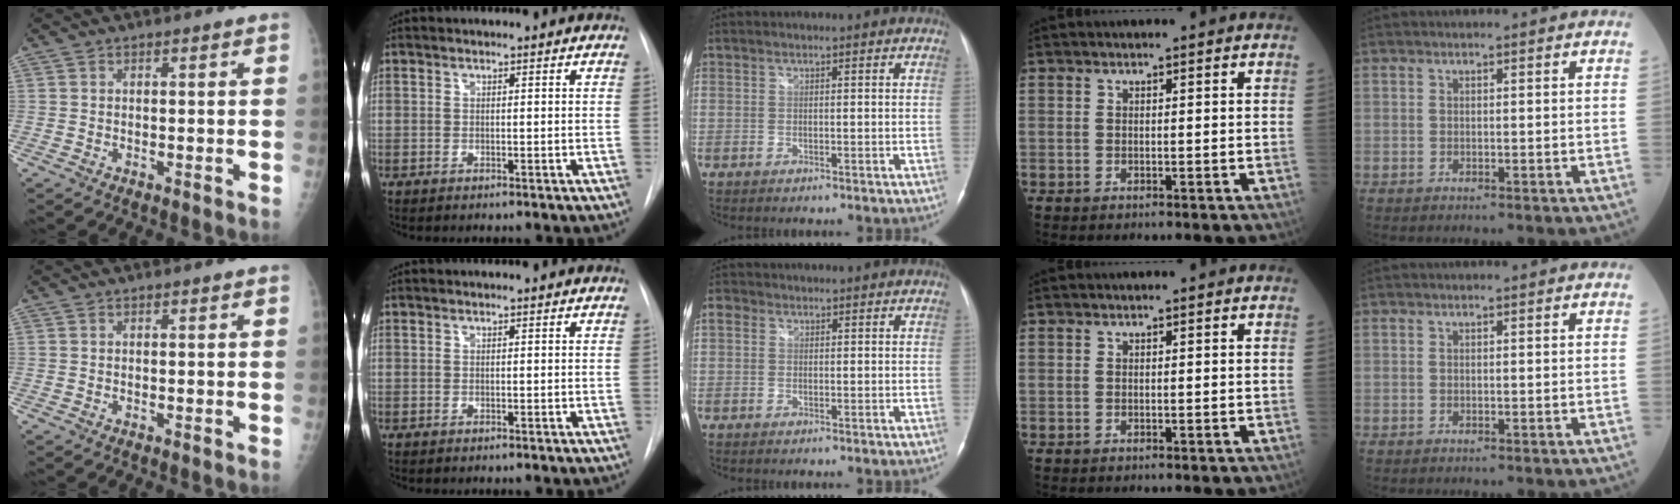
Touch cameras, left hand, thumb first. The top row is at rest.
{"middle": {"total": 1.6, "force": [0.5, 1.4, 0.7], "torque": [-0.015, 0.013, 0.006]}}